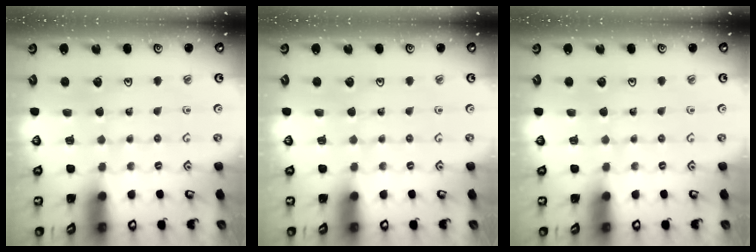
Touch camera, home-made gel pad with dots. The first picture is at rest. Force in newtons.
{"total": 0.0}
{"total": 0.0}